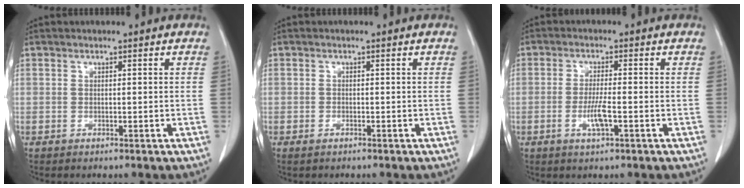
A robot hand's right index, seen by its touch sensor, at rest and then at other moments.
{"total": 0.8, "force": [-0.6, 0.3, 0.4], "torque": [-0.011, -0.001, -0.006]}
{"total": 4.1, "force": [-1.3, 0.3, 3.8], "torque": [-0.077, -0.006, -0.024]}